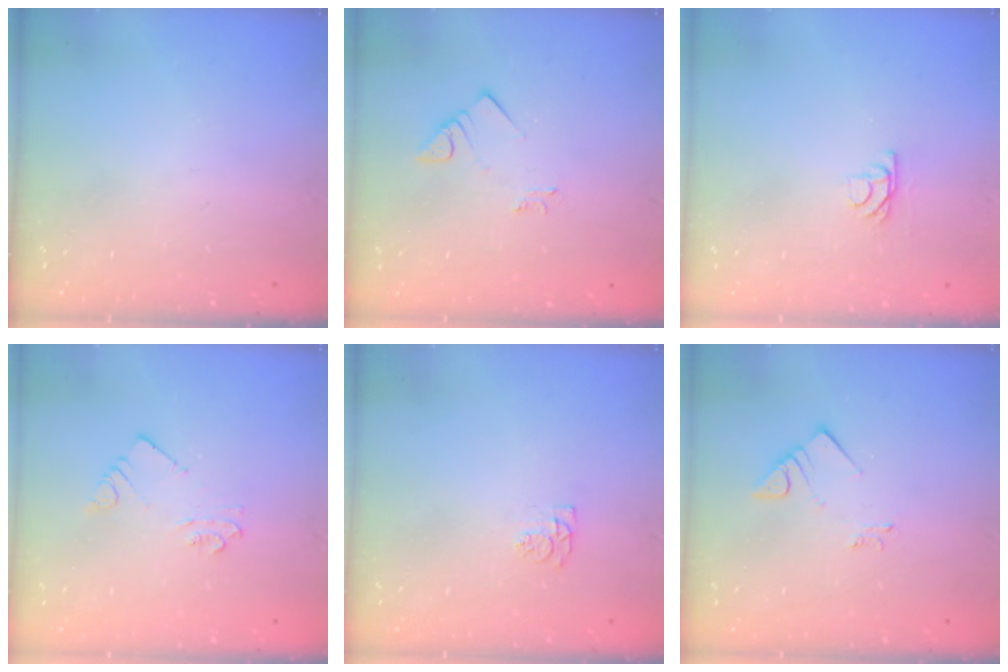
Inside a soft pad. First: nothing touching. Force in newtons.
{"total": 3.2, "press": 3.2, "slide": 0.1}
{"total": 3.8, "press": 3.8, "slide": 0.4}
{"total": 3.2, "press": 3.2, "slide": 0.2}
{"total": 4.9, "press": 4.9, "slide": 0.6}
{"total": 3.3, "press": 3.3, "slide": 0.1}